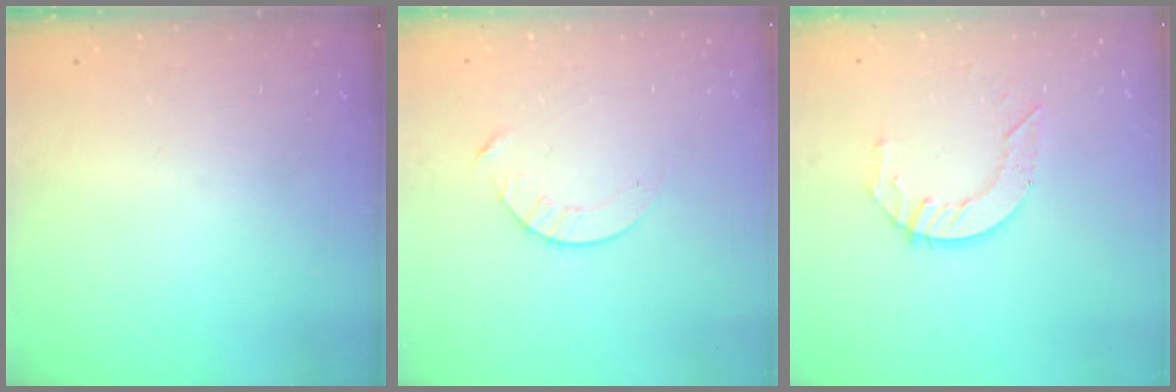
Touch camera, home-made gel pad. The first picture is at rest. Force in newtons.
{"total": 3.6, "press": 3.6, "slide": 0.4}
{"total": 6.7, "press": 6.7, "slide": 0.3}